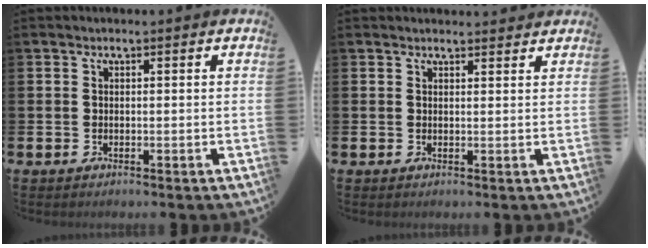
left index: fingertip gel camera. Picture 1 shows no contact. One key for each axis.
{"total": 1.6, "fx": 1.5, "fy": 0.3, "fz": 0.0, "tx": 0.007, "ty": -0.005, "tz": 0.026}